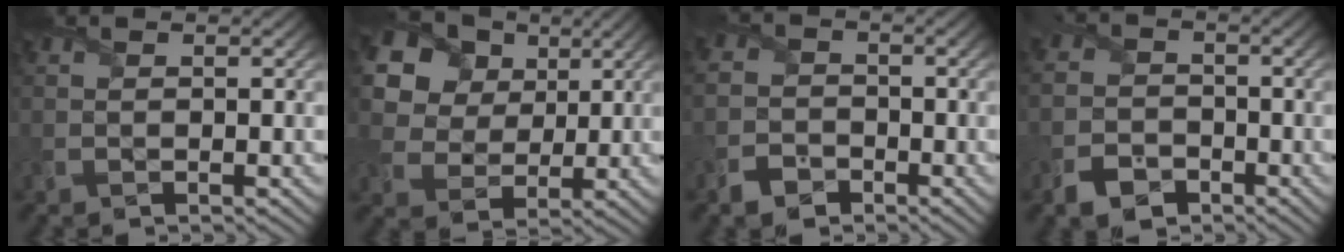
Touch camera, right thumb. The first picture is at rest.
{"total": 15.7, "force": [8.1, 11.4, 7.1], "torque": [-0.222, 0.044, 0.177]}
{"total": 3.2, "force": [-2.2, 2.3, 0.8], "torque": [-0.024, -0.001, -0.055]}
{"total": 4.1, "force": [-2.6, 2.9, 1.4], "torque": [-0.035, -0.005, -0.062]}